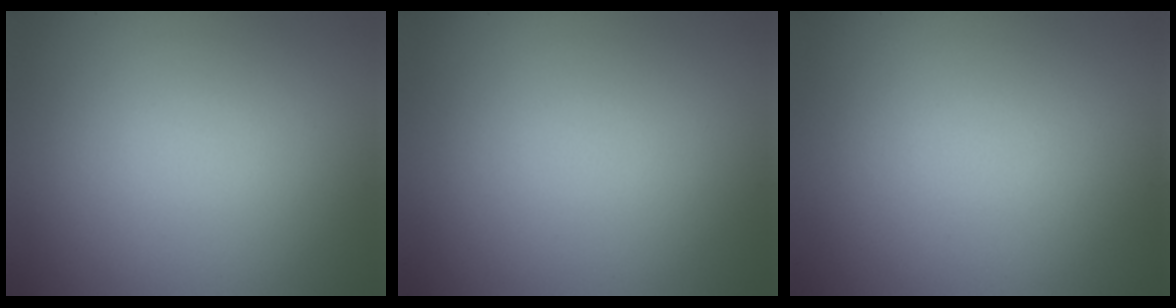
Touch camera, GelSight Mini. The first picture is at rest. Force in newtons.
{"total": 0.0}
{"total": 0.0}